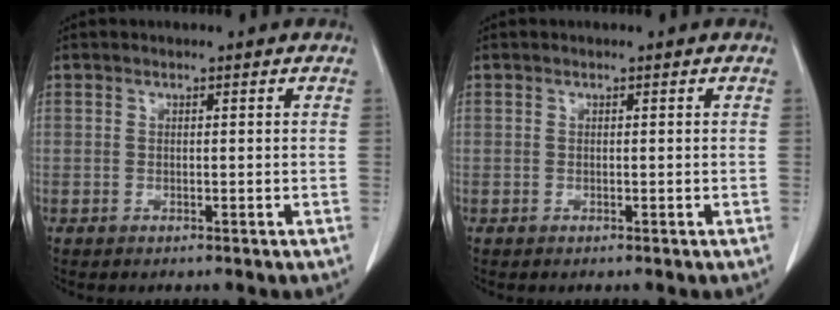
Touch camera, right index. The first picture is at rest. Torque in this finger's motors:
{"motor_torque": [-0.12, 0.17, 0.03, 0.01]}